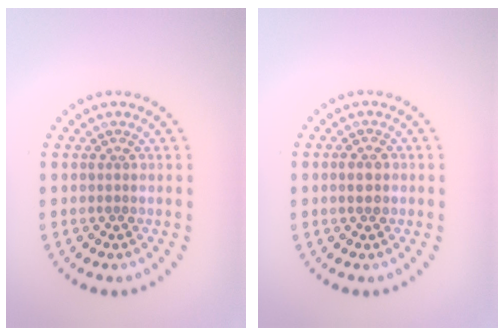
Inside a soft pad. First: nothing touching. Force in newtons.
{"total": 1.4, "press": 1.4, "slide": 0.2}